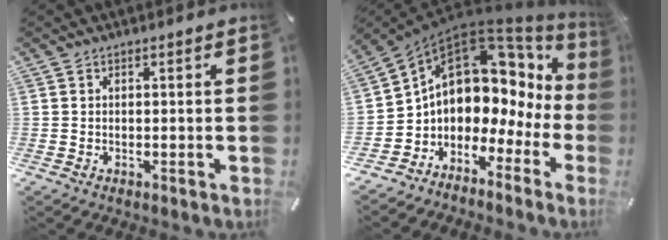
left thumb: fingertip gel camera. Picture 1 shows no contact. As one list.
[{"total": 10.7, "force": [3.6, 8.7, 5.2], "torque": [-0.082, -0.050, 0.062]}]